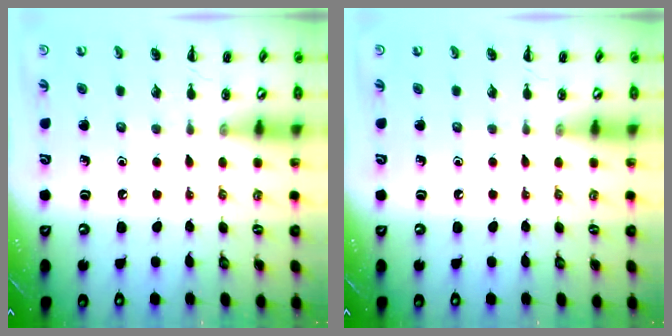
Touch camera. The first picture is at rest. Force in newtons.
{"total": 0.0}